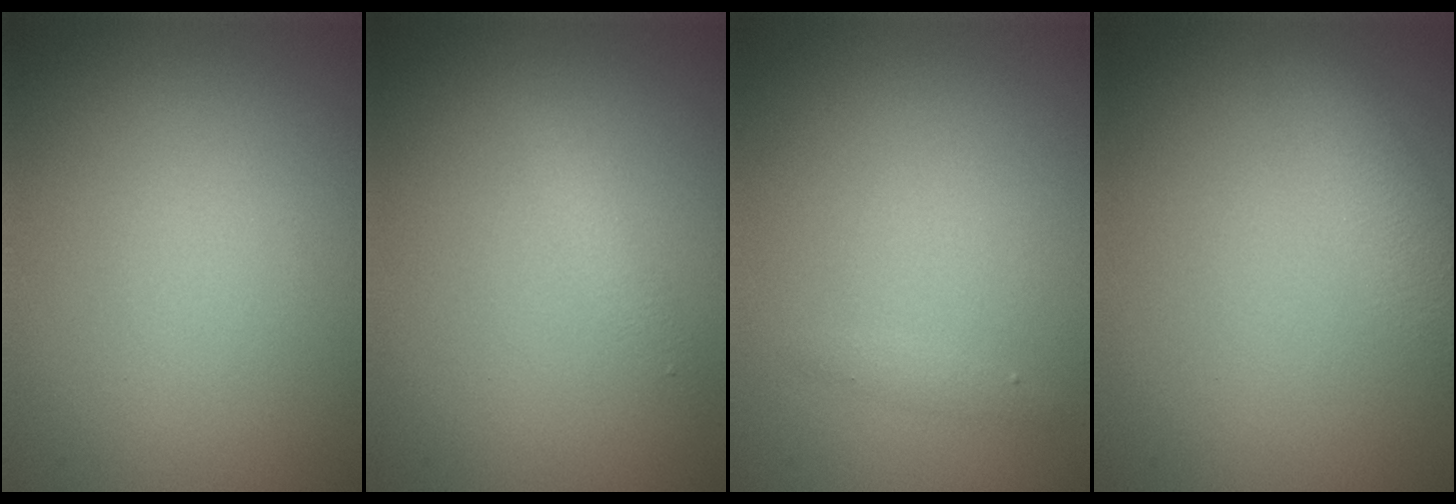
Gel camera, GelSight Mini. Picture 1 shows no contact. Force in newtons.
{"total": 1.1, "press": 1.1, "slide": 0.1}
{"total": 0.6, "press": 0.6, "slide": 0.0}
{"total": 3.3, "press": 3.3, "slide": 0.1}